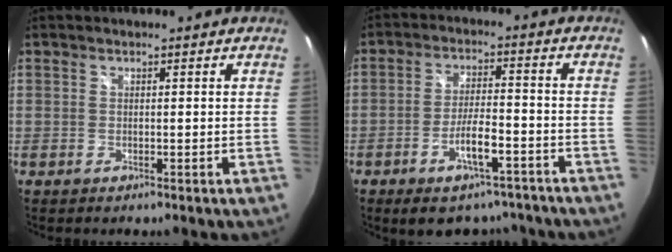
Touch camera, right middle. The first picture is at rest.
{"total": 10.6, "force": [-7.6, 3.7, 6.4], "torque": [-0.111, 0.005, -0.112]}